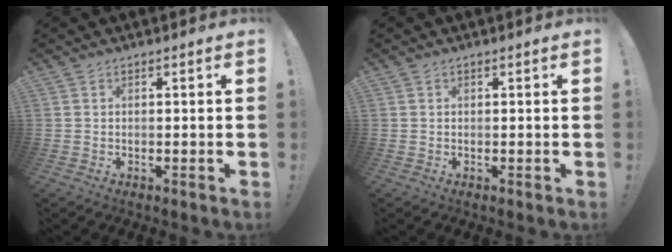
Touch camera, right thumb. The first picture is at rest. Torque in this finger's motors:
{"motor_torque": [0.14, 0.01, 0.09, -0.01, 0.00]}